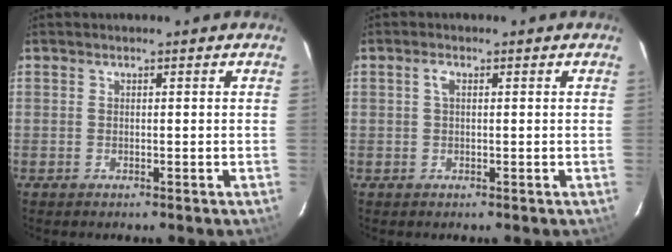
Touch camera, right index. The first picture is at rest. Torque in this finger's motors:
{"motor_torque": [0.01, 0.00, 0.02, 0.03]}